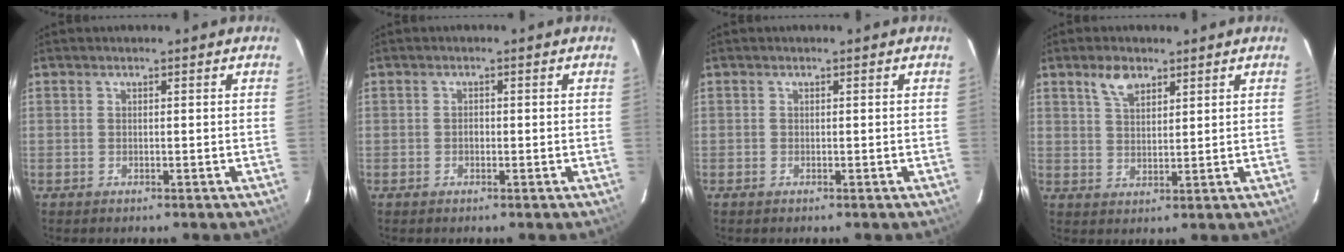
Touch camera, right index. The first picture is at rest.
{"total": 0.8, "force": [-0.3, 0.6, 0.4], "torque": [-0.006, 0.003, -0.007]}
{"total": 0.0}
{"total": 4.7, "force": [3.0, 2.4, 2.7], "torque": [-0.044, 0.009, 0.057]}